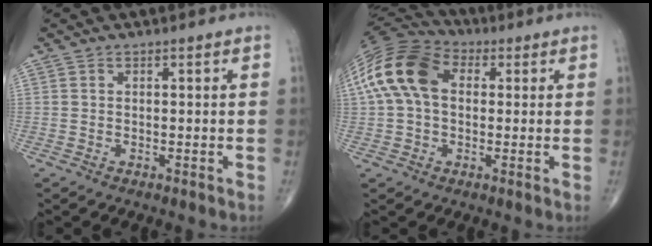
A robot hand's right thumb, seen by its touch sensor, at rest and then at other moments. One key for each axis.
{"total": 14.9, "fx": 2.4, "fy": 10.0, "fz": 10.8, "tx": -0.215, "ty": 0.035, "tz": 0.033}